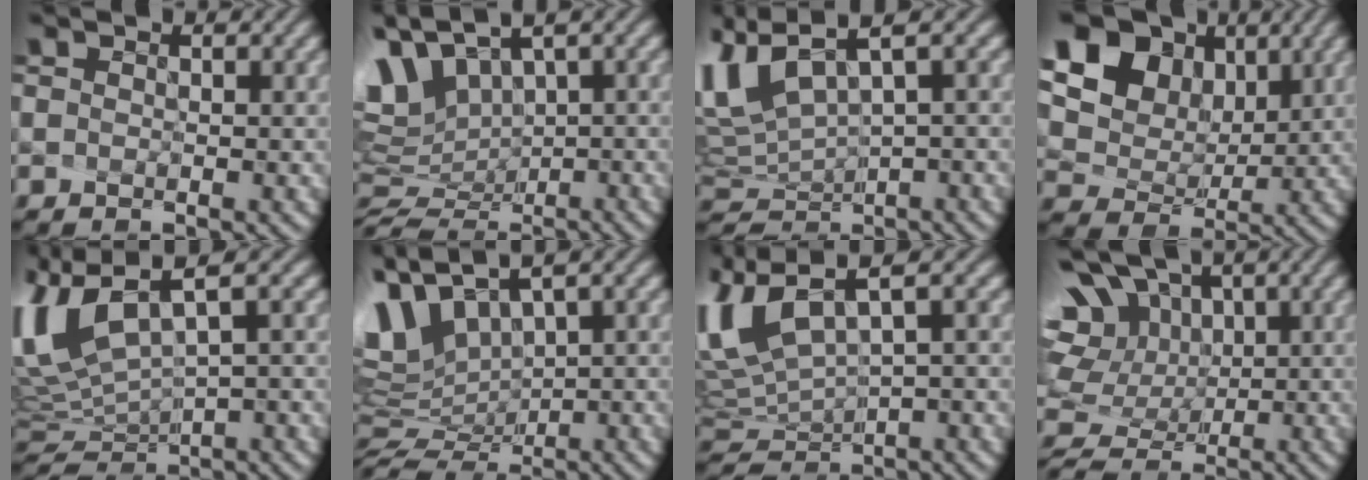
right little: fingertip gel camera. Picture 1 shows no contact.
{"total": 5.2, "force": [0.6, 3.5, 3.8], "torque": [-0.117, -0.005, 0.057]}
{"total": 5.1, "force": [2.1, 1.4, 4.4], "torque": [-0.135, -0.022, 0.071]}
{"total": 13.7, "force": [6.6, 10.2, 6.3], "torque": [-0.171, 0.010, 0.158]}
{"total": 5.6, "force": [1.3, 1.5, 5.3], "torque": [-0.151, -0.014, 0.050]}
{"total": 4.7, "force": [1.5, 2.5, 3.7], "torque": [-0.123, -0.012, 0.049]}
{"total": 5.7, "force": [1.6, 1.5, 5.3], "torque": [-0.152, -0.016, 0.057]}
{"total": 8.3, "force": [0.4, 6.7, 4.9], "torque": [-0.152, 0.011, 0.011]}